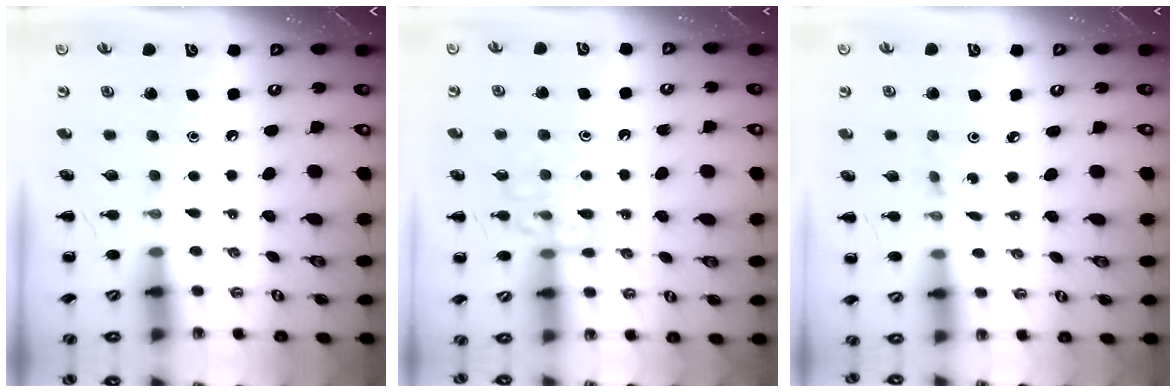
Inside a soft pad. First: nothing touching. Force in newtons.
{"total": 11.3, "press": 11.3, "slide": 0.9}
{"total": 1.0, "press": 1.0, "slide": 0.3}